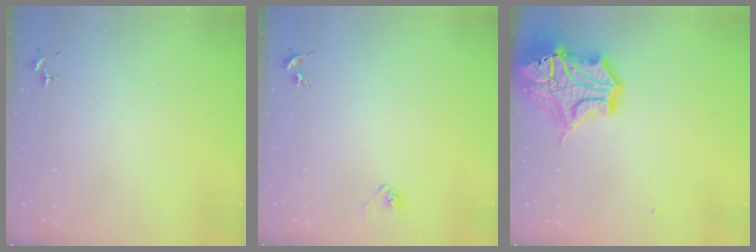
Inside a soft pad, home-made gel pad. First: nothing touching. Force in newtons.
{"total": 2.8, "press": 2.6, "slide": 1.1}
{"total": 18.3, "press": 18.2, "slide": 2.4}